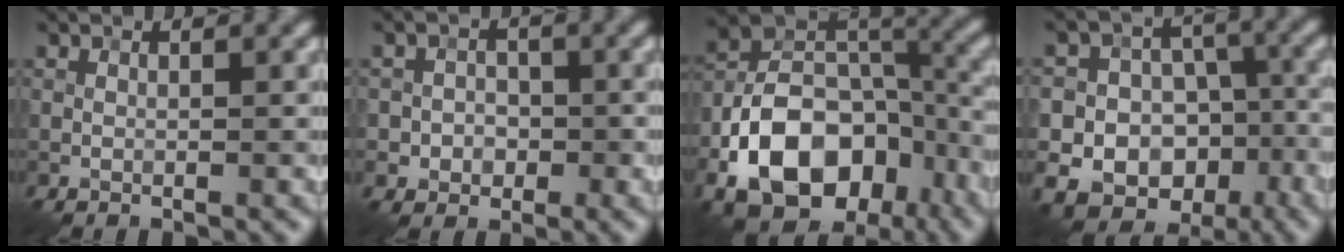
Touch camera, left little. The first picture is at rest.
{"total": 2.9, "force": [-0.7, 2.7, 0.8], "torque": [0.010, -0.001, -0.026]}
{"total": 13.6, "force": [-6.2, 8.9, 8.3], "torque": [-0.152, 0.000, -0.115]}
{"total": 16.2, "force": [-6.8, 13.8, 5.0], "torque": [-0.075, -0.019, -0.102]}